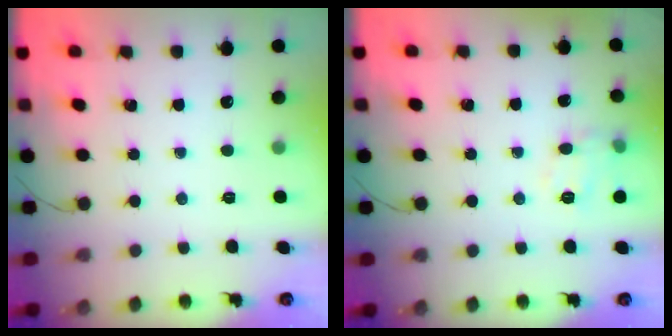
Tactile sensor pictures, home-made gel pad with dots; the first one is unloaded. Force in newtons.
{"total": 6.5, "press": 6.4, "slide": 0.7}